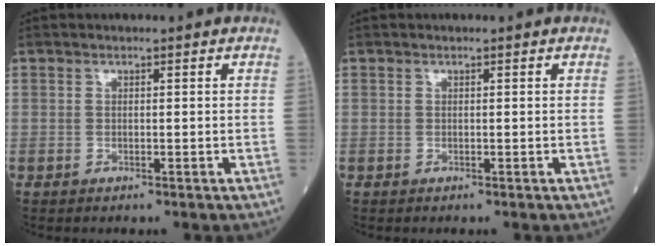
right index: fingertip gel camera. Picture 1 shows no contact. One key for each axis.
{"total": 0.0}